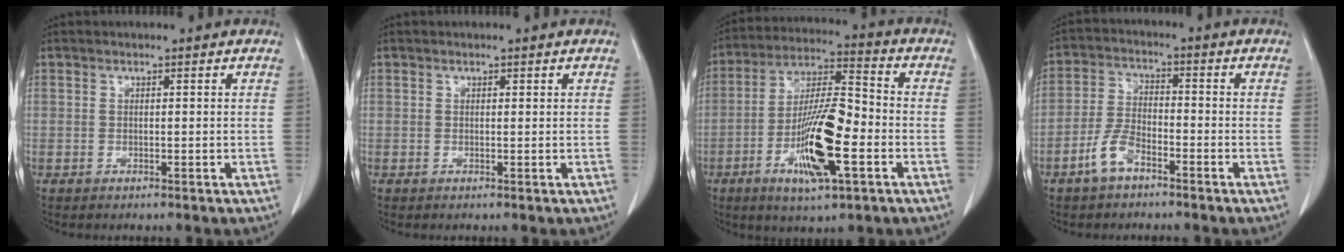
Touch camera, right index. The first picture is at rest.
{"total": 0.0}
{"total": 14.6, "force": [-4.8, 2.8, 13.4], "torque": [-0.252, -0.004, -0.083]}
{"total": 6.0, "force": [-3.8, 2.5, 3.9], "torque": [-0.092, 0.004, -0.076]}